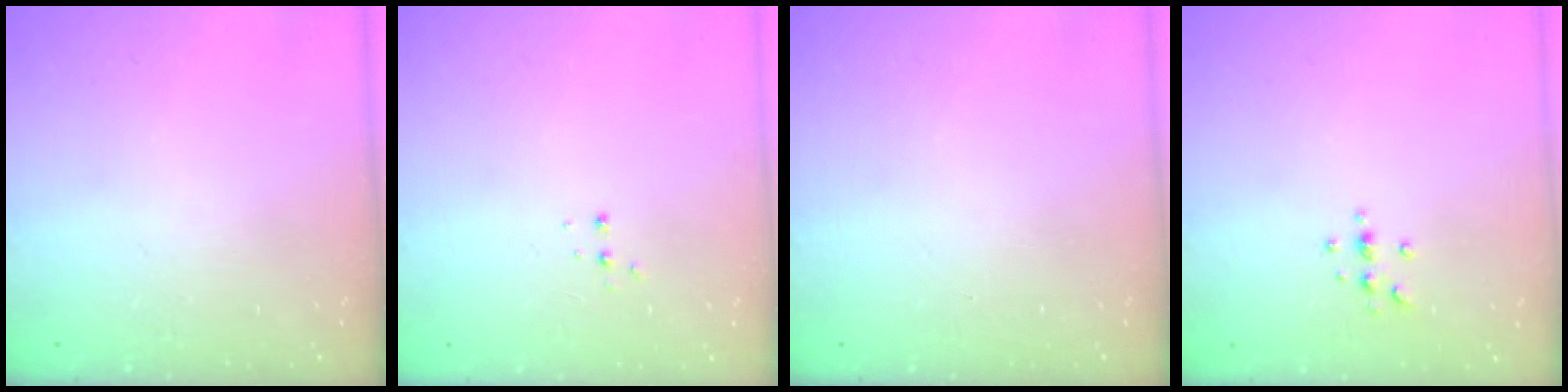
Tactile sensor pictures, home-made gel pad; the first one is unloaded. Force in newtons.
{"total": 2.7, "press": 2.7, "slide": 0.5}
{"total": 0.0}
{"total": 2.9, "press": 2.9, "slide": 0.4}